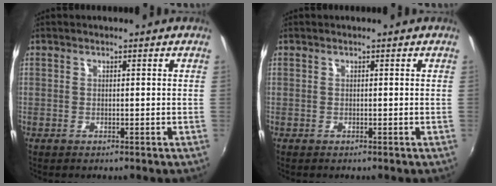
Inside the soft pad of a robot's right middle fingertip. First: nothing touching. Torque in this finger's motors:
{"motor_torque": [-0.08, -0.05, -0.04, 0.01]}